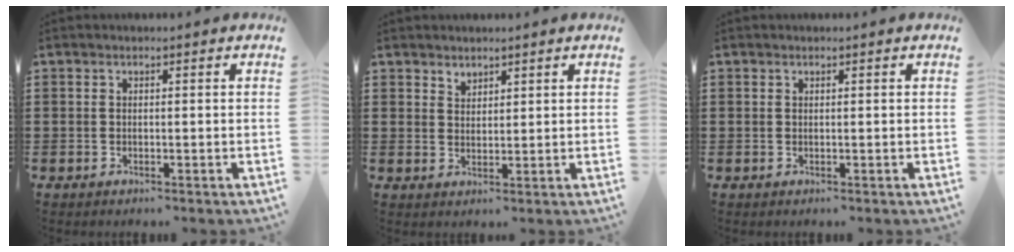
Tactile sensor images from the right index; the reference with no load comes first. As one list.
[{"total": 2.0, "force": [1.8, 1.0, -0.1], "torque": [-0.003, 0.003, 0.035]}, {"total": 0.0}]